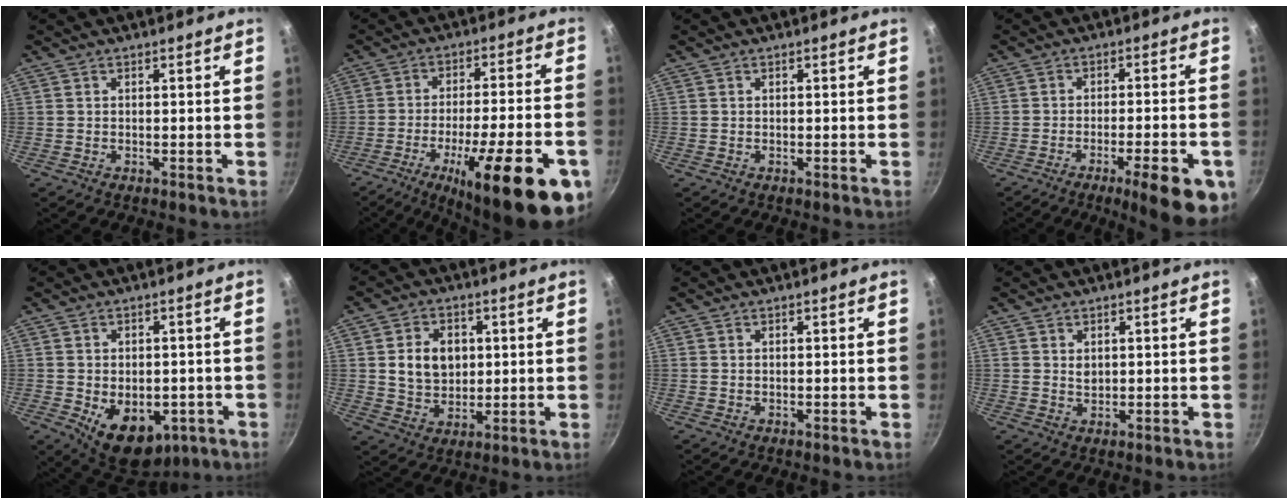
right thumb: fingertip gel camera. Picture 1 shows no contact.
{"total": 25.3, "force": [-11.4, 6.7, 21.6], "torque": [-0.283, 0.029, -0.166]}
{"total": 0.0}
{"total": 13.2, "force": [-6.2, 3.1, 11.2], "torque": [-0.132, 0.019, -0.080]}
{"total": 12.7, "force": [-4.0, 8.3, 8.8], "torque": [-0.089, -0.007, -0.036]}
{"total": 9.0, "force": [1.5, 7.0, 5.5], "torque": [-0.066, -0.006, 0.028]}
{"total": 0.0}
{"total": 1.6, "force": [0.6, 1.1, 1.0], "torque": [-0.014, -0.001, 0.012]}